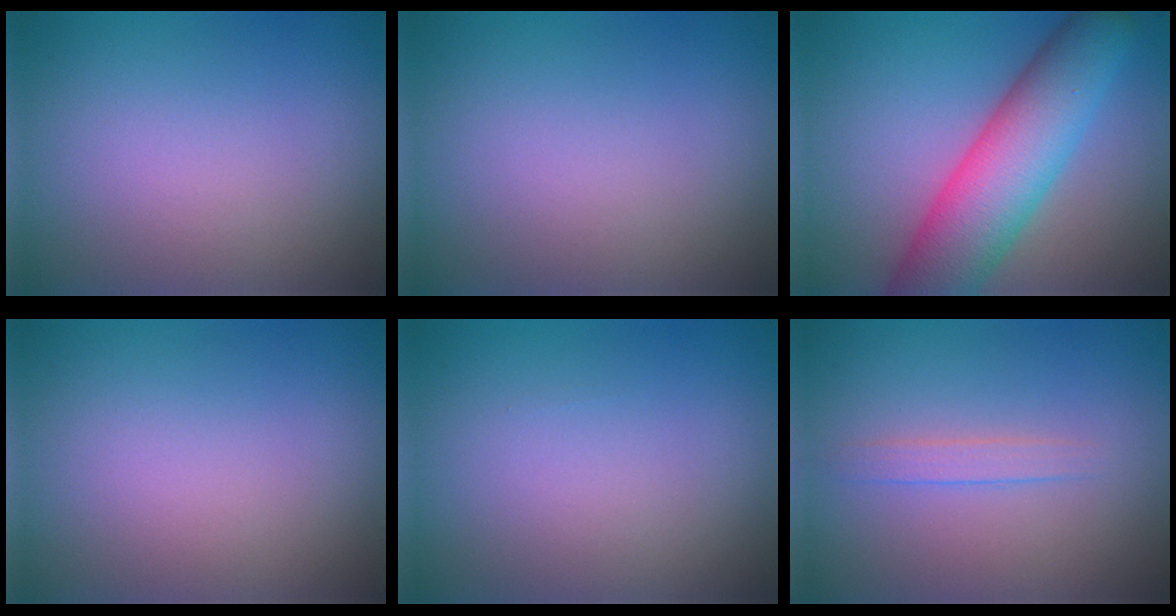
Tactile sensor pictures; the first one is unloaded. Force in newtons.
{"total": 0.0}
{"total": 10.0, "press": 10.0, "slide": 0.6}
{"total": 0.0}
{"total": 0.0}
{"total": 1.3, "press": 1.3, "slide": 0.1}